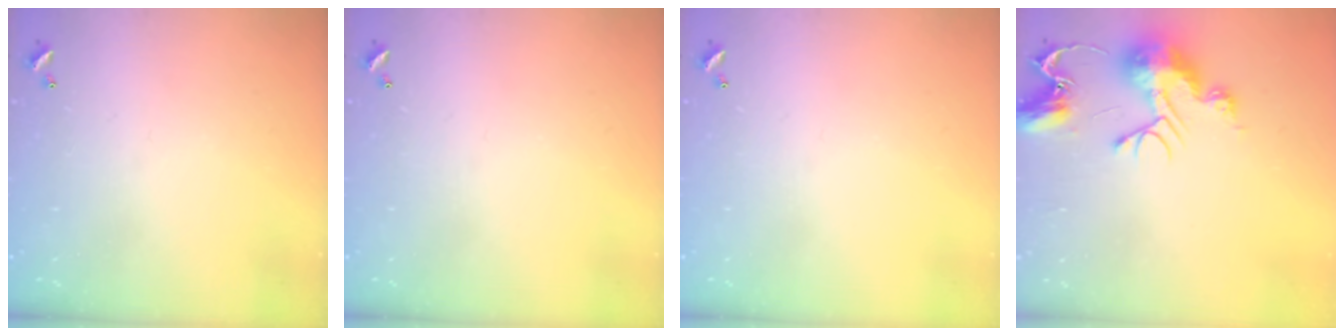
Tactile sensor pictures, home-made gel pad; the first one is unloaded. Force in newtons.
{"total": 0.0}
{"total": 0.0}
{"total": 12.0, "press": 12.0, "slide": 1.1}